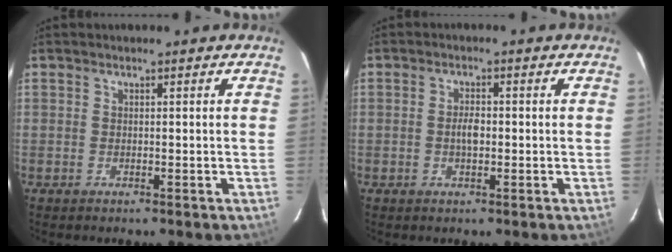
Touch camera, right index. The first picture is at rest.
{"total": 2.5, "force": [-0.3, 1.2, 2.2], "torque": [-0.039, 0.003, -0.006]}